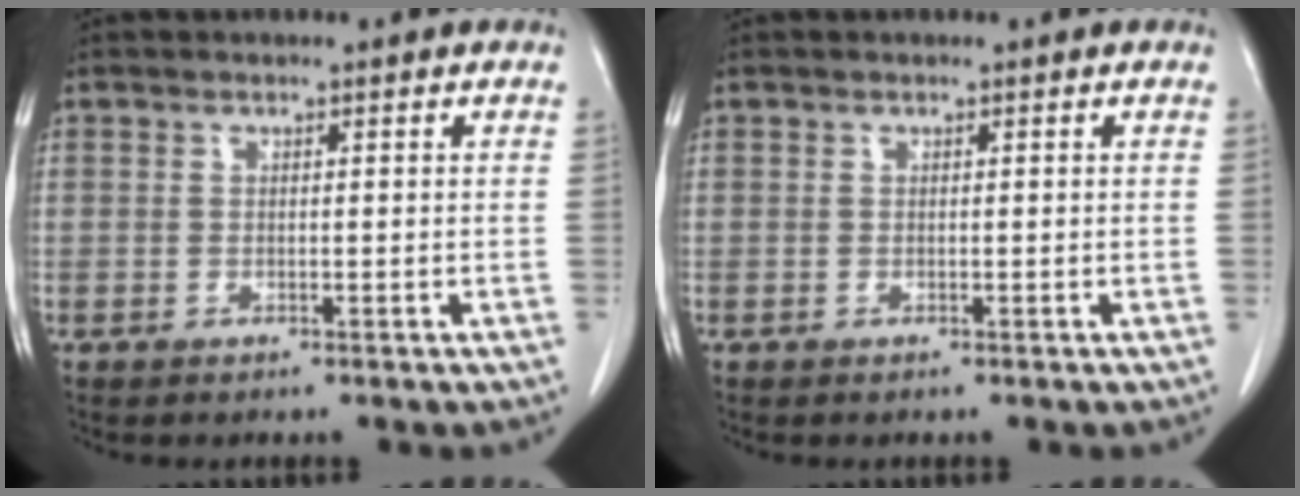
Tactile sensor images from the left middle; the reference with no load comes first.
{"total": 0.0}